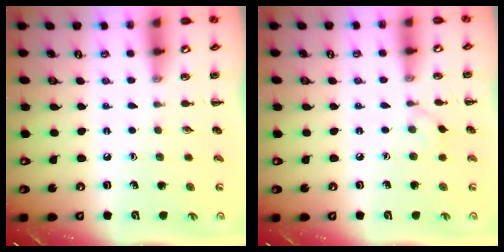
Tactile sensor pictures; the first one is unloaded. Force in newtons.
{"total": 2.7, "press": 2.5, "slide": 1.2}